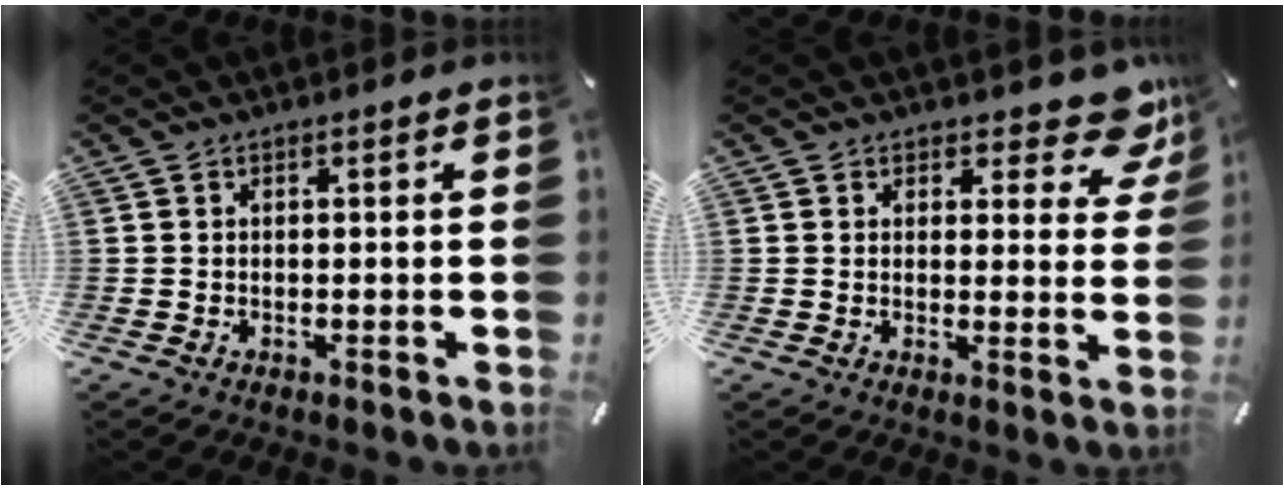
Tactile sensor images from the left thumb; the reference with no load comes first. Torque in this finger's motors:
{"motor_torque": [0.49, -0.32, 0.17, 0.12, -0.01]}